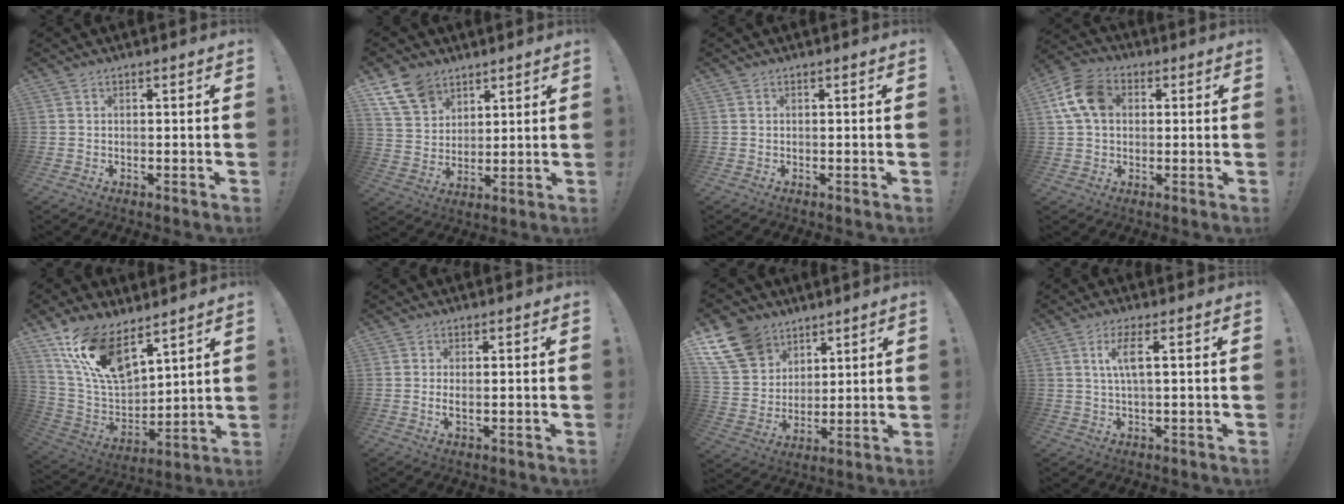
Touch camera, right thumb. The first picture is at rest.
{"total": 11.3, "force": [7.7, 7.2, 4.0], "torque": [-0.077, -0.040, 0.154]}
{"total": 0.0}
{"total": 11.5, "force": [2.4, 8.4, 7.5], "torque": [-0.145, 0.016, 0.052]}
{"total": 18.0, "force": [11.8, 8.1, 10.9], "torque": [-0.218, -0.068, 0.220]}
{"total": 1.8, "force": [0.0, 0.2, 1.8], "torque": [-0.030, -0.002, -0.002]}
{"total": 15.5, "force": [9.2, 11.1, 5.7], "torque": [-0.115, -0.048, 0.185]}
{"total": 5.6, "force": [1.3, 0.9, 5.3], "torque": [-0.099, 0.000, 0.018]}